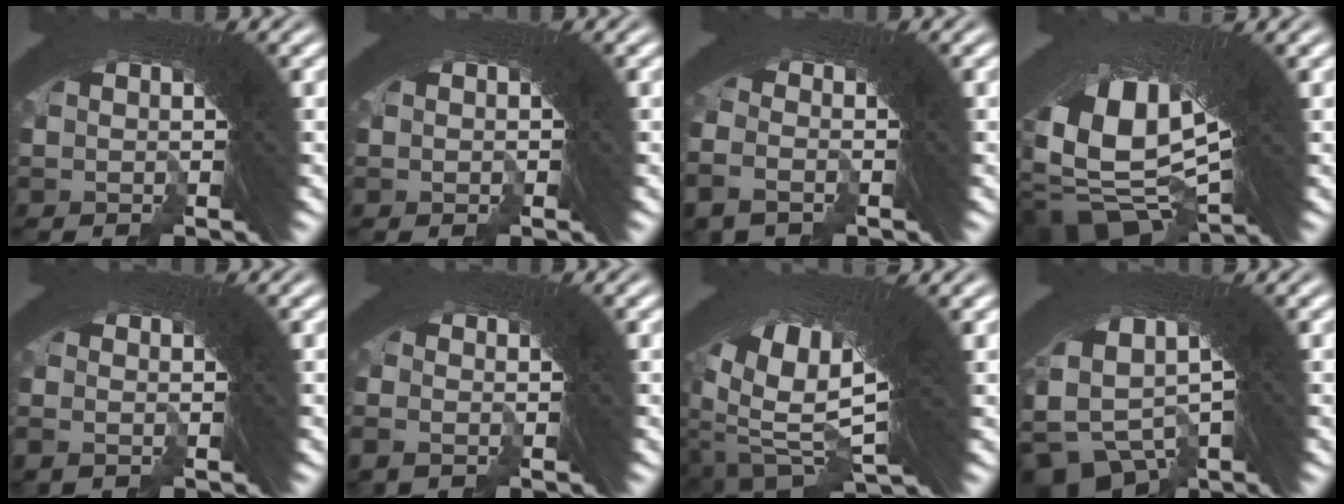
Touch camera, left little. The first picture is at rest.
{"total": 0.9, "force": [-0.5, 0.1, -0.7], "torque": [0.009, -0.004, -0.005]}
{"total": 2.6, "force": [-2.3, 1.2, 0.1], "torque": [-0.012, -0.015, -0.036]}
{"total": 18.3, "force": [-0.9, 12.0, 13.8], "torque": [-0.302, -0.057, 0.007]}
{"total": 0.6, "force": [-0.5, 0.3, 0.0], "torque": [-0.001, -0.003, -0.009]}
{"total": 1.2, "force": [-1.0, 0.6, 0.0], "torque": [-0.006, -0.007, -0.016]}
{"total": 17.1, "force": [0.7, 11.0, 13.2], "torque": [-0.243, -0.031, 0.020]}
{"total": 11.3, "force": [-2.2, 9.2, 6.2], "torque": [-0.181, -0.039, -0.031]}